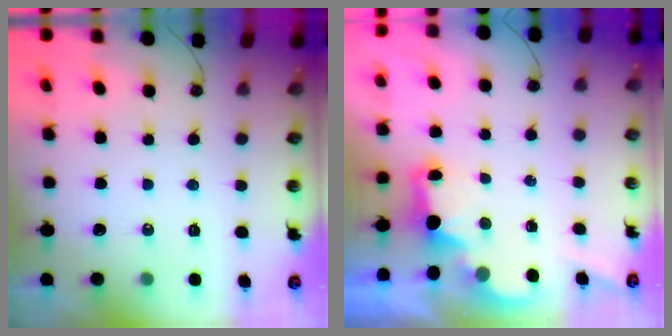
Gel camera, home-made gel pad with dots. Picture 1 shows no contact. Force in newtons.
{"total": 2.4, "press": 2.2, "slide": 0.8}